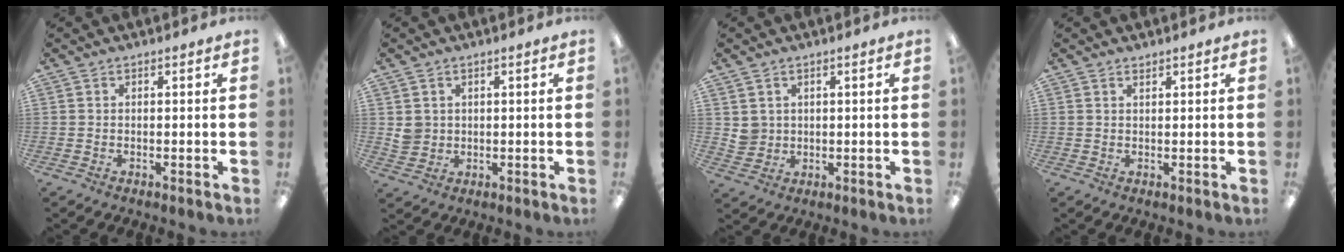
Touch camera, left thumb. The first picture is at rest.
{"total": 3.5, "force": [1.2, 3.2, 0.5], "torque": [-0.009, 0.003, 0.022]}
{"total": 3.7, "force": [1.6, 3.3, 0.3], "torque": [-0.009, 0.000, 0.031]}
{"total": 1.2, "force": [1.2, 0.1, 0.1], "torque": [-0.004, -0.001, 0.022]}